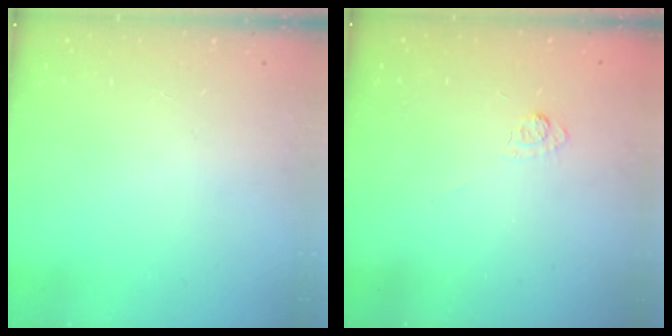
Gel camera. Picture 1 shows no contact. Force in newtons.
{"total": 3.3, "press": 3.0, "slide": 1.4}